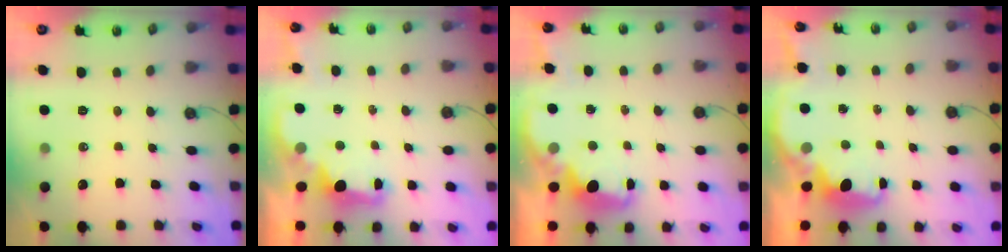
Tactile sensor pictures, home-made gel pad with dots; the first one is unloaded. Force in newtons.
{"total": 2.4, "press": 2.3, "slide": 0.8}
{"total": 2.1, "press": 2.0, "slide": 0.7}
{"total": 2.3, "press": 2.2, "slide": 0.7}